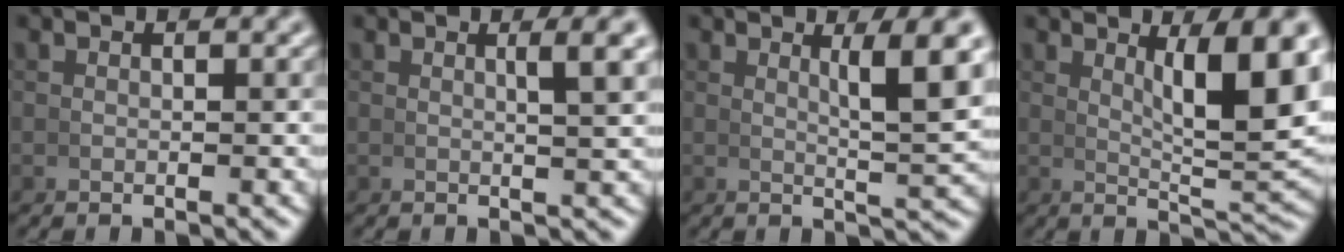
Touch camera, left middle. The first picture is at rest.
{"total": 2.4, "force": [1.2, 0.0, 2.1], "torque": [-0.026, 0.006, 0.020]}
{"total": 5.3, "force": [2.2, 0.8, 4.7], "torque": [-0.055, 0.000, 0.034]}
{"total": 7.9, "force": [2.6, 1.9, 7.1], "torque": [-0.095, -0.002, 0.044]}